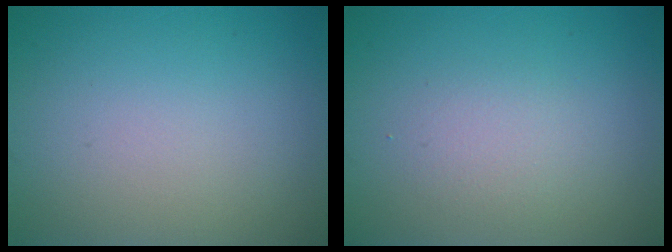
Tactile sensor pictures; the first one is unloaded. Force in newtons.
{"total": 1.7, "press": 1.7, "slide": 0.2}